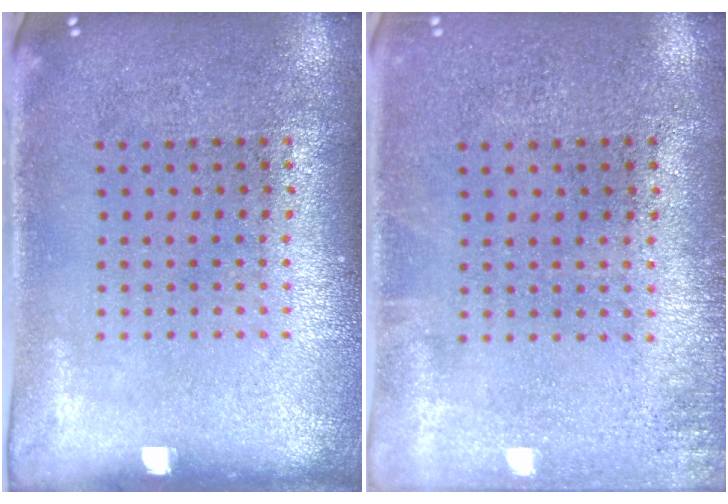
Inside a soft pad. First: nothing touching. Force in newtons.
{"total": 0.9, "press": 0.9, "slide": 0.2}